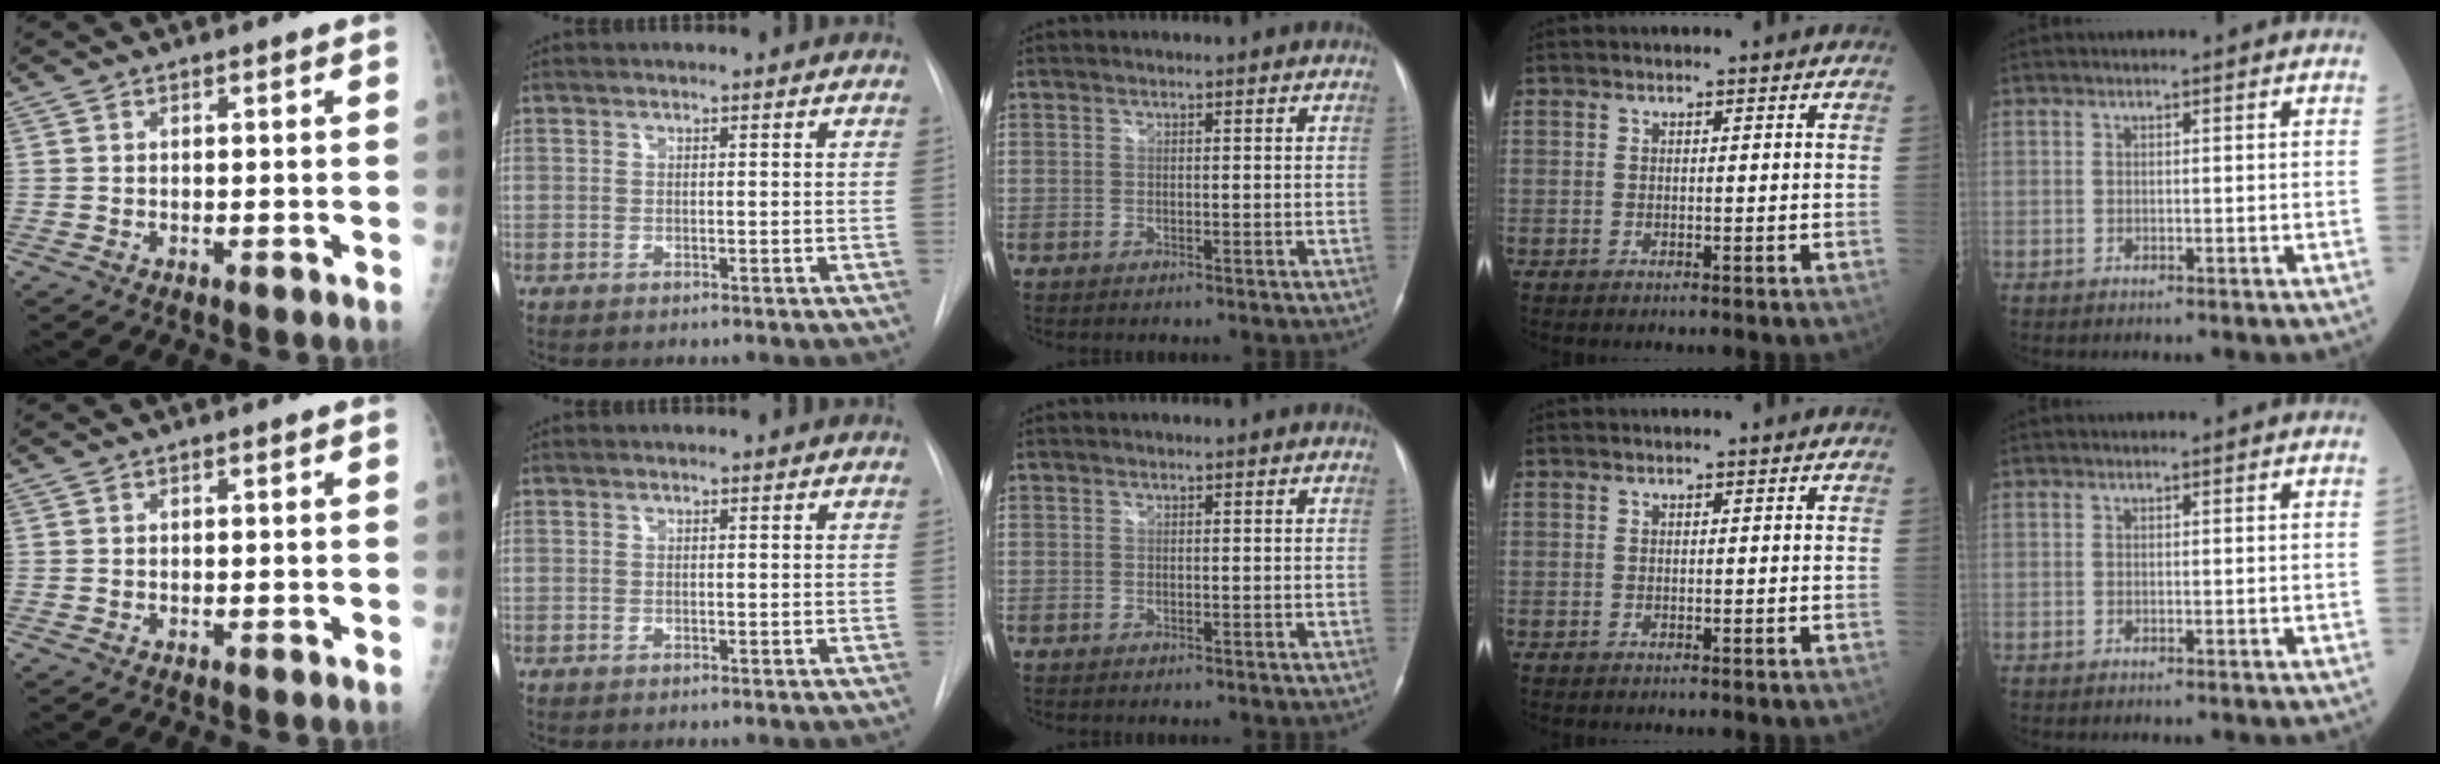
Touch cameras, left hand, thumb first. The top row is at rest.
{}